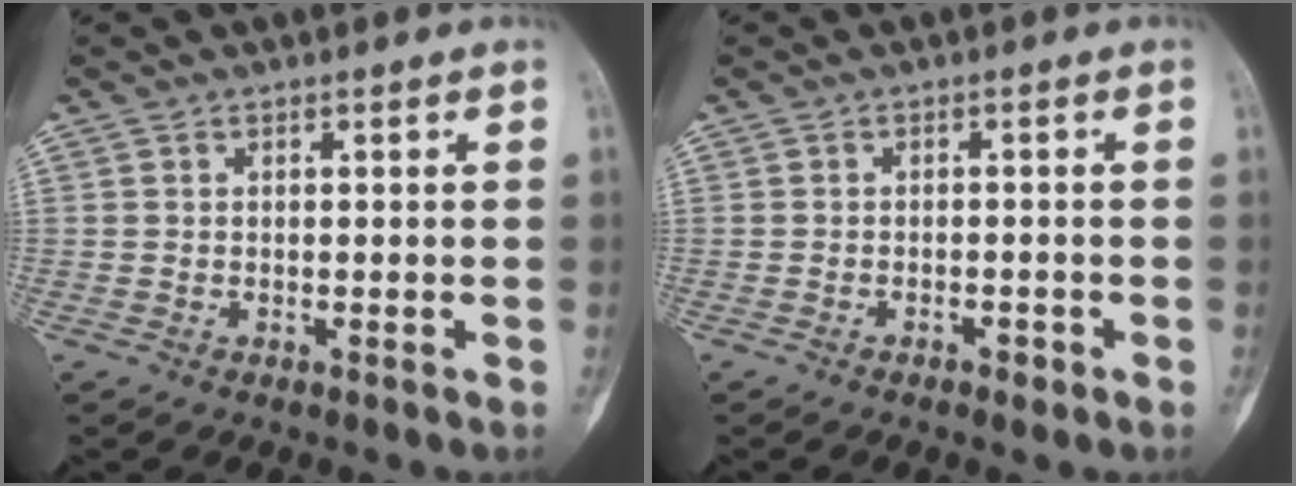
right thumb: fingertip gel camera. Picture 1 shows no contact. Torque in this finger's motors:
{"motor_torque": [-0.04, 0.02, 0.13, 0.32, -0.03]}